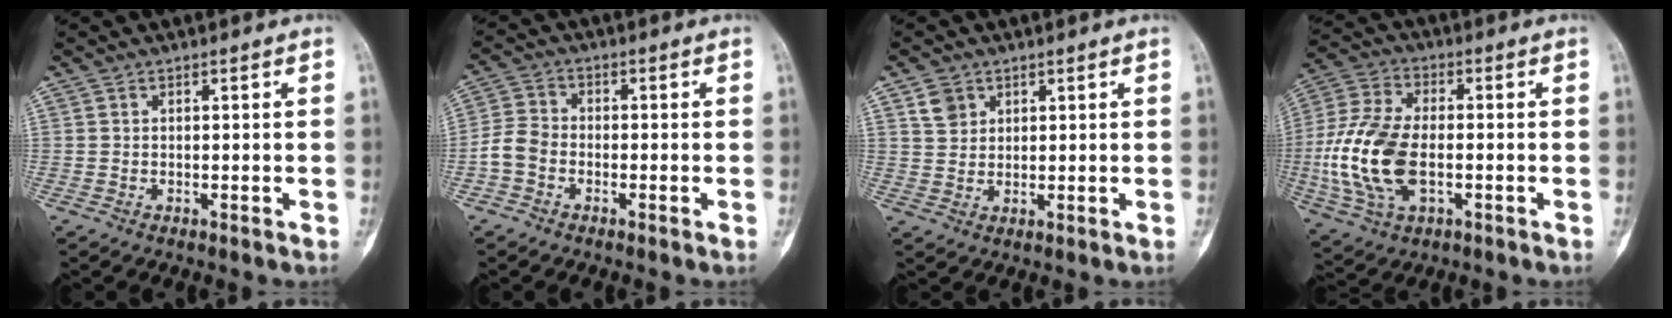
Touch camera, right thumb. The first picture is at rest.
{"total": 4.8, "force": [-1.8, 3.7, 2.4], "torque": [-0.040, 0.014, -0.046]}
{"total": 3.6, "force": [2.0, 2.8, 1.1], "torque": [-0.007, -0.009, 0.041]}
{"total": 16.4, "force": [-2.5, 9.1, 13.4], "torque": [-0.289, 0.006, -0.044]}